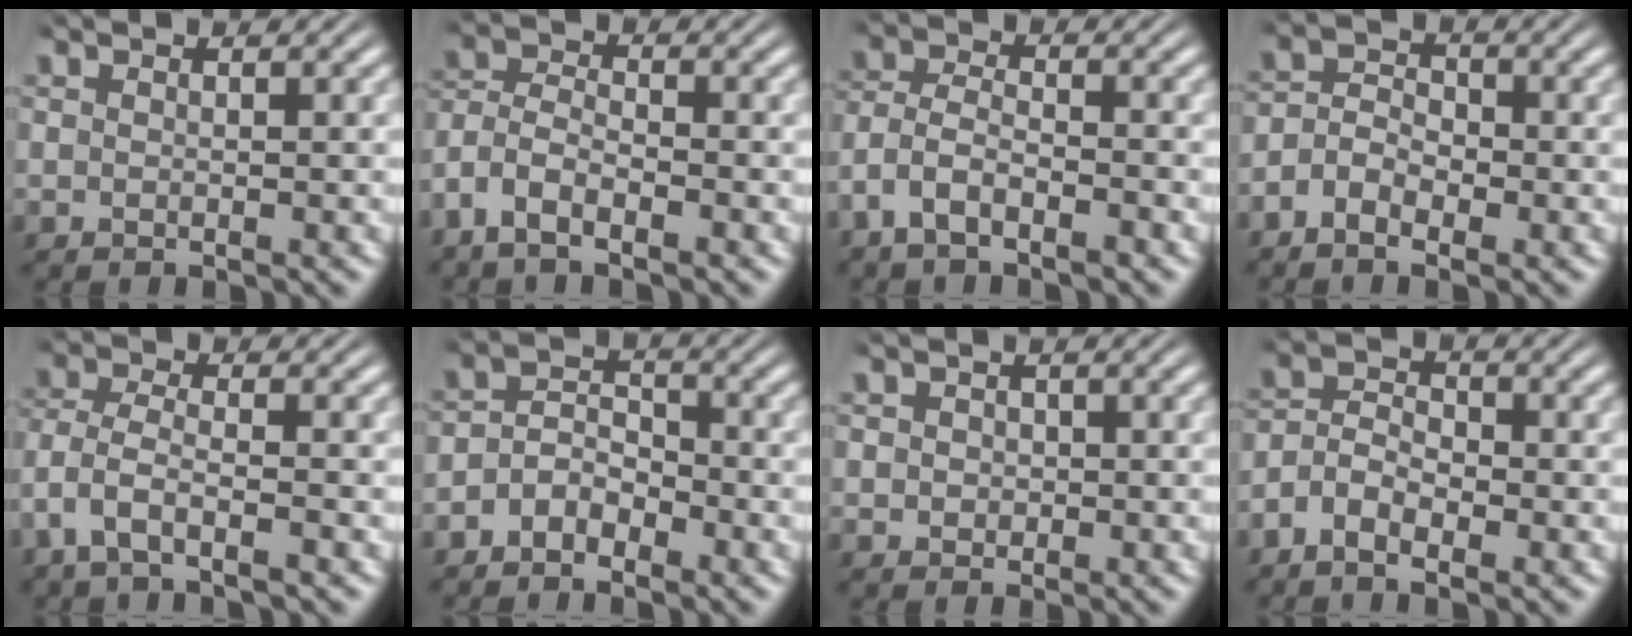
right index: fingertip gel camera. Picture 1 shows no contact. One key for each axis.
{"total": 5.4, "fx": -1.8, "fy": 4.6, "fz": 2.3, "tx": -0.075, "ty": -0.015, "tz": -0.039}
{"total": 4.4, "fx": -1.8, "fy": 3.5, "fz": 2.0, "tx": -0.065, "ty": -0.014, "tz": -0.033}
{"total": 4.5, "fx": -1.5, "fy": 3.6, "fz": 2.1, "tx": -0.040, "ty": -0.002, "tz": -0.037}
{"total": 3.0, "fx": -0.8, "fy": 2.1, "fz": 2.0, "tx": -0.072, "ty": -0.021, "tz": -0.008}
{"total": 4.3, "fx": -2.1, "fy": 3.3, "fz": 1.7, "tx": -0.026, "ty": -0.002, "tz": -0.048}
{"total": 1.8, "fx": 0.0, "fy": 1.8, "fz": 0.4, "tx": -0.008, "ty": 0.004, "tz": -0.004}
{"total": 5.0, "fx": -1.5, "fy": 4.1, "fz": 2.4, "tx": -0.052, "ty": -0.005, "tz": -0.037}